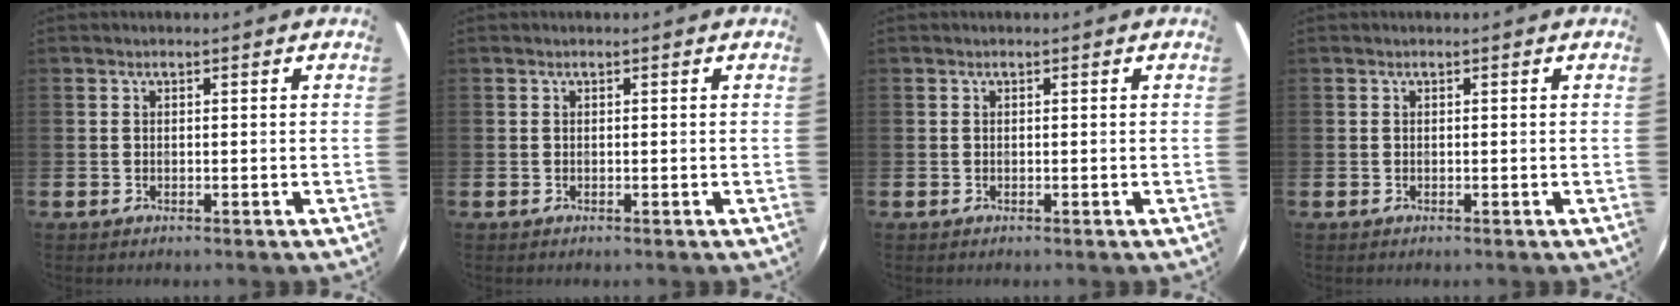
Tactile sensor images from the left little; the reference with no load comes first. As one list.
[{"total": 0.0}, {"total": 0.0}, {"total": 0.0}]